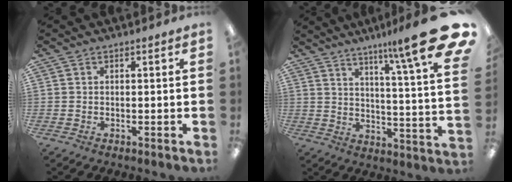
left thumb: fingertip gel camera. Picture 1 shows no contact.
{"total": 17.0, "force": [11.1, 0.8, 12.8], "torque": [-0.186, -0.097, 0.163]}